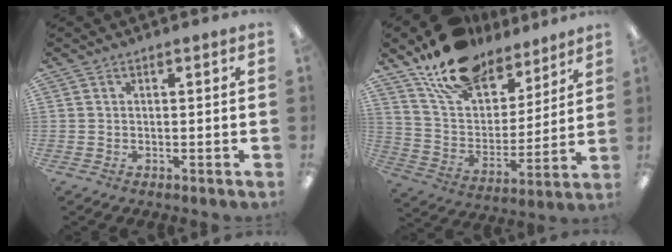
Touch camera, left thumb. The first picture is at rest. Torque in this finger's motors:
{"motor_torque": [1.88, 1.88, 1.42, -1.36, 0.19]}